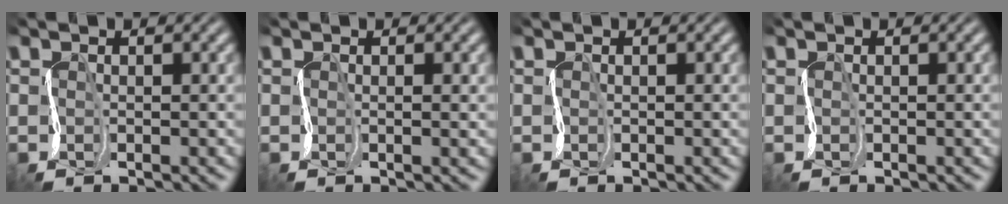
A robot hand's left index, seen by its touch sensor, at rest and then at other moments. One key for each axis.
{"total": 0.6, "fx": 0.5, "fy": 0.1, "fz": 0.5, "tx": -0.005, "ty": 0.005, "tz": 0.005}
{"total": 0.0}
{"total": 0.6, "fx": 0.2, "fy": 0.2, "fz": 0.5, "tx": -0.005, "ty": 0.001, "tz": 0.001}